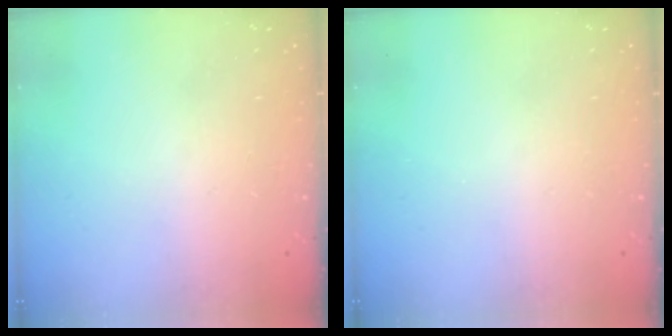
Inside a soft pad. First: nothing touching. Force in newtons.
{"total": 0.0}